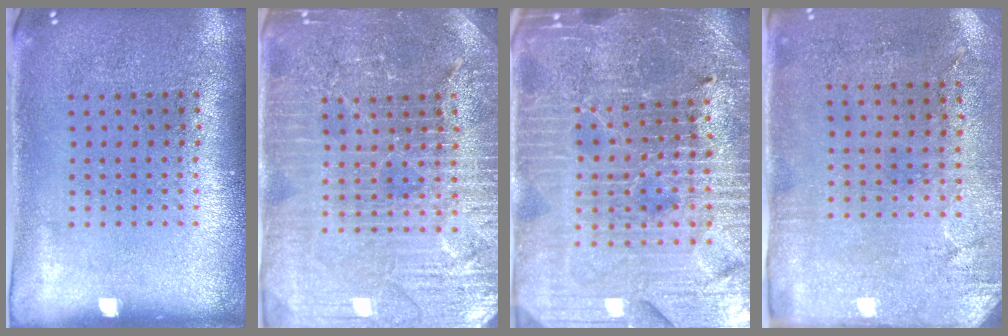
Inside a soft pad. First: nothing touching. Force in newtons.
{"total": 4.4, "press": 4.2, "slide": 1.5}
{"total": 4.9, "press": 4.7, "slide": 1.5}
{"total": 2.9, "press": 2.3, "slide": 1.7}